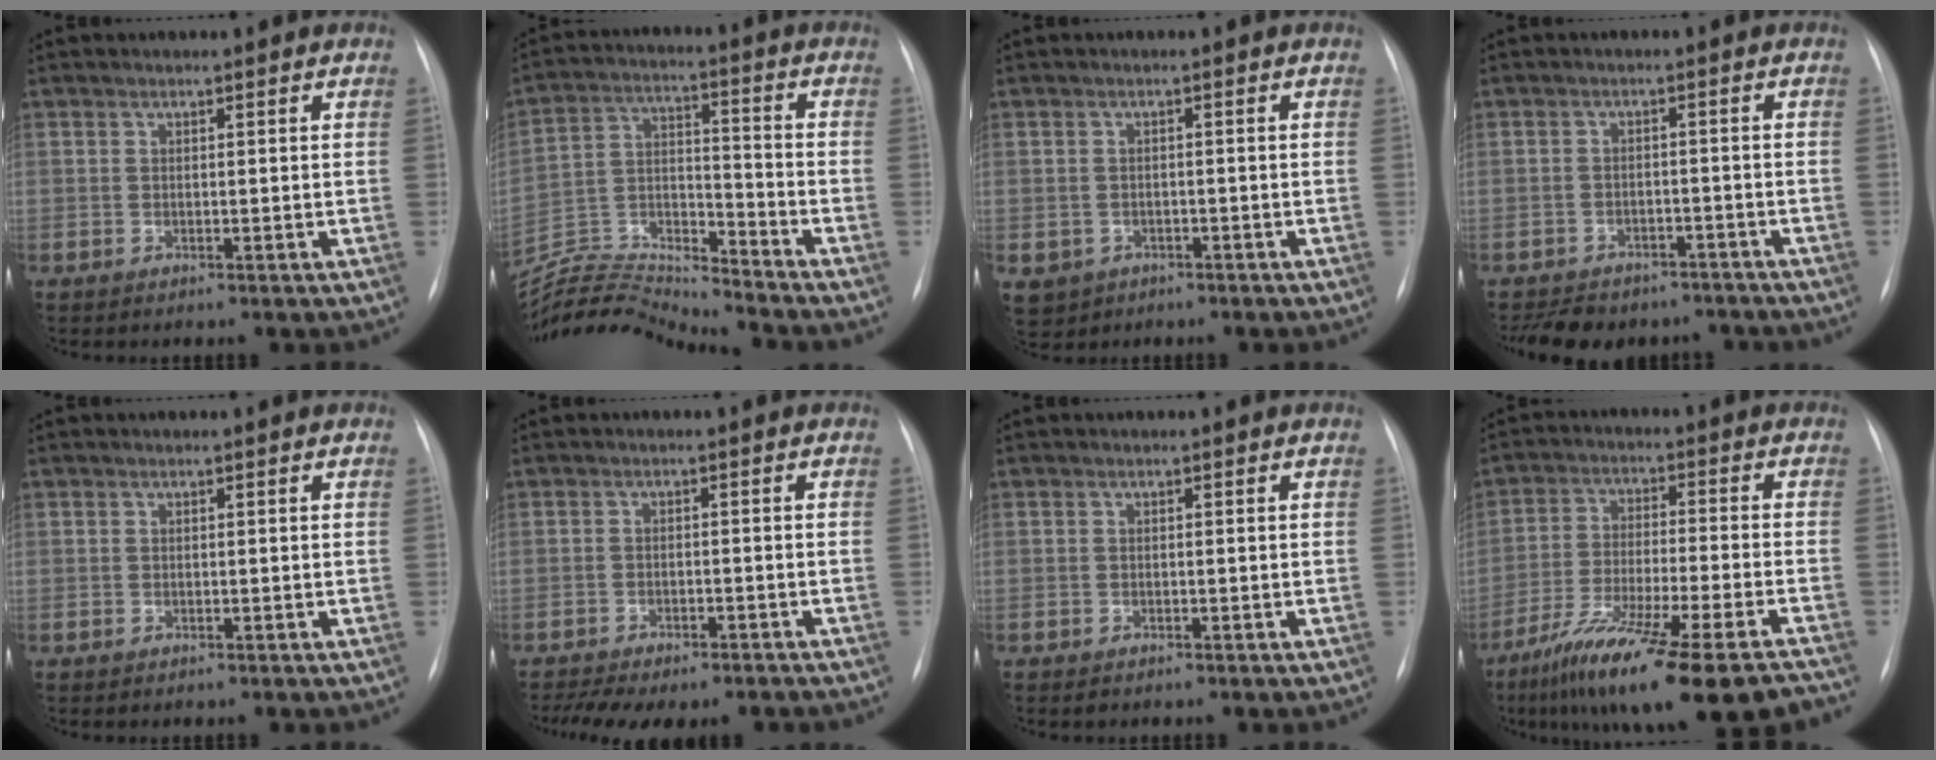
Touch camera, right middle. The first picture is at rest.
{"total": 13.6, "force": [-13.5, -1.6, 0.7], "torque": [-0.018, 0.036, -0.248]}
{"total": 5.4, "force": [-2.7, 4.6, 1.1], "torque": [-0.026, 0.004, -0.032]}
{"total": 12.1, "force": [-10.1, 5.8, 3.3], "torque": [-0.063, 0.006, -0.123]}
{"total": 0.0}
{"total": 12.4, "force": [-10.2, 4.1, 5.6], "torque": [-0.106, 0.009, -0.134]}
{"total": 0.7, "force": [-0.5, 0.4, 0.2], "torque": [-0.007, 0.000, -0.007]}
{"total": 20.8, "force": [-15.7, 1.0, 13.7], "torque": [-0.189, -0.036, -0.255]}